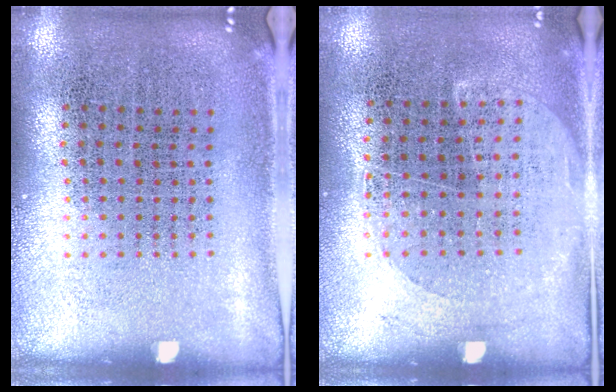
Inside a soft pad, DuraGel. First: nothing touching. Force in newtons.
{"total": 1.2, "press": 1.0, "slide": 0.7}